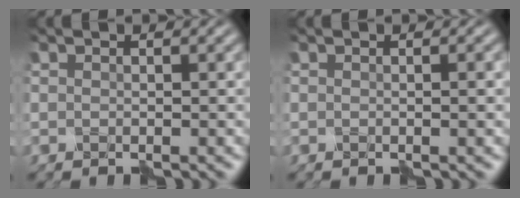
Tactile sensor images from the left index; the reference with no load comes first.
{"total": 1.1, "force": [0.0, 0.2, 1.0], "torque": [-0.010, 0.003, -0.002]}